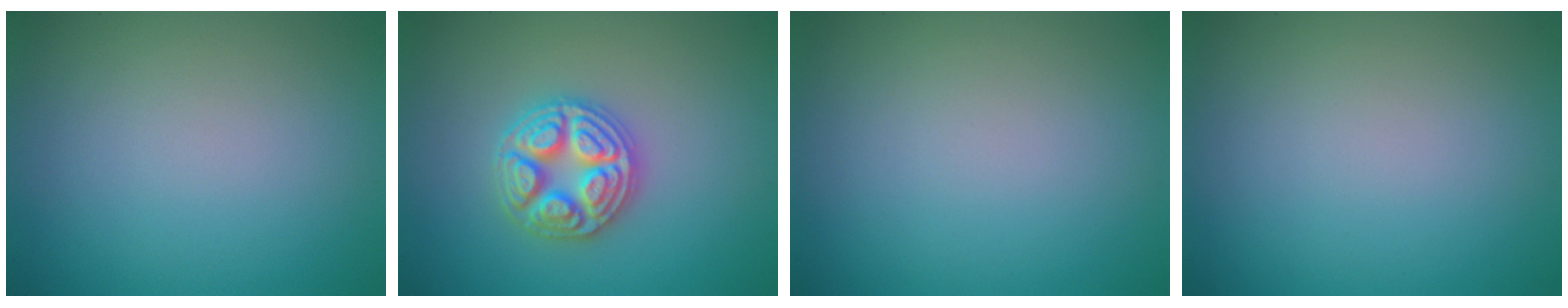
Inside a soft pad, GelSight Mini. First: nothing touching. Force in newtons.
{"total": 4.9, "press": 4.8, "slide": 0.6}
{"total": 0.0}
{"total": 0.0}